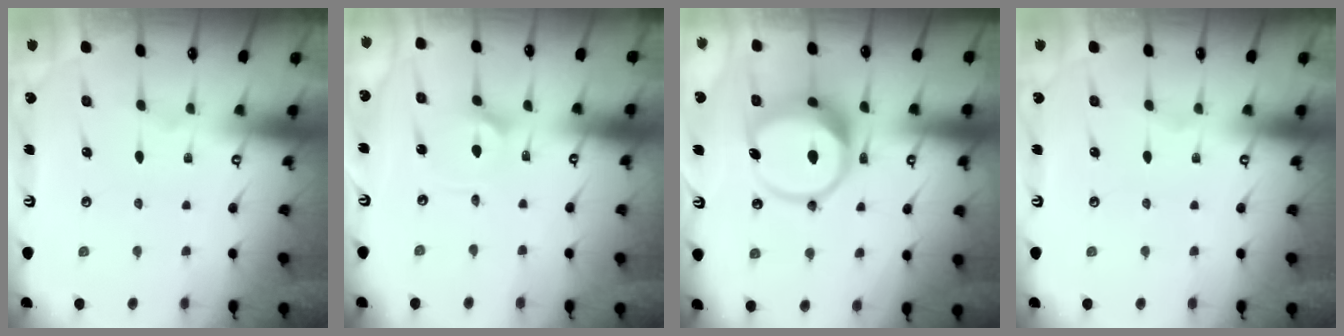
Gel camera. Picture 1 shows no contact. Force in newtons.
{"total": 3.9, "press": 3.9, "slide": 0.4}
{"total": 13.0, "press": 12.9, "slide": 1.5}
{"total": 0.0}